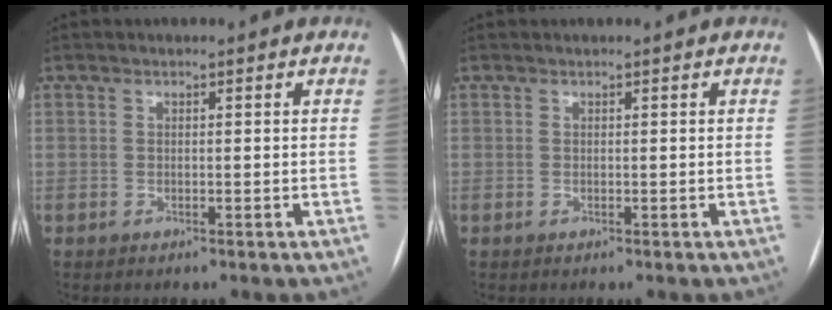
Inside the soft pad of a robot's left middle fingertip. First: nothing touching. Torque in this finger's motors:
{"motor_torque": [-0.02, 0.04, 0.00, 0.00]}